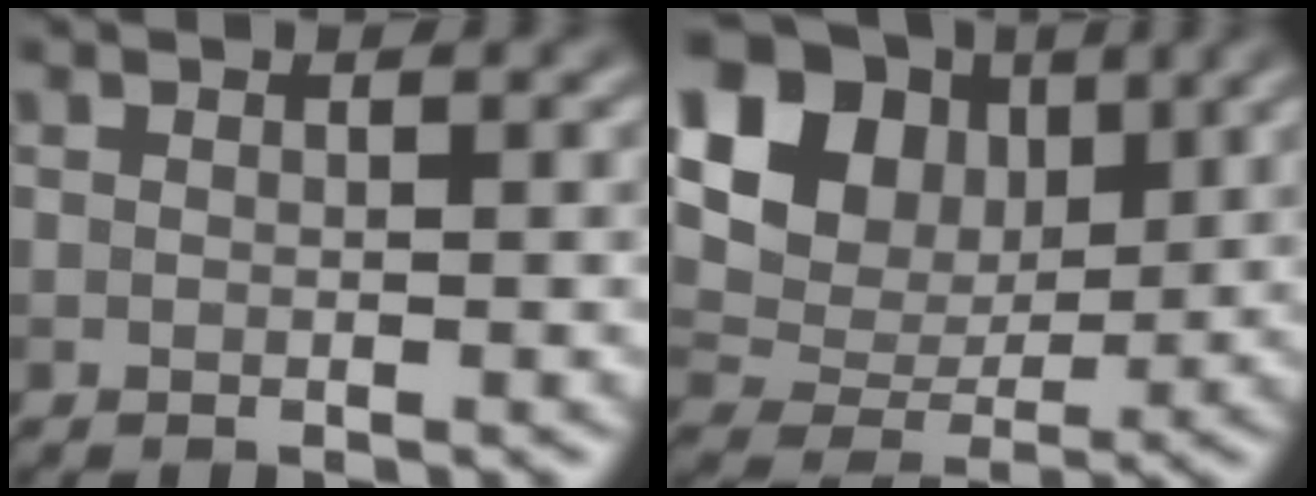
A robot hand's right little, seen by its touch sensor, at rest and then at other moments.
{"total": 14.2, "force": [5.3, 10.8, 7.6], "torque": [-0.169, 0.049, 0.090]}